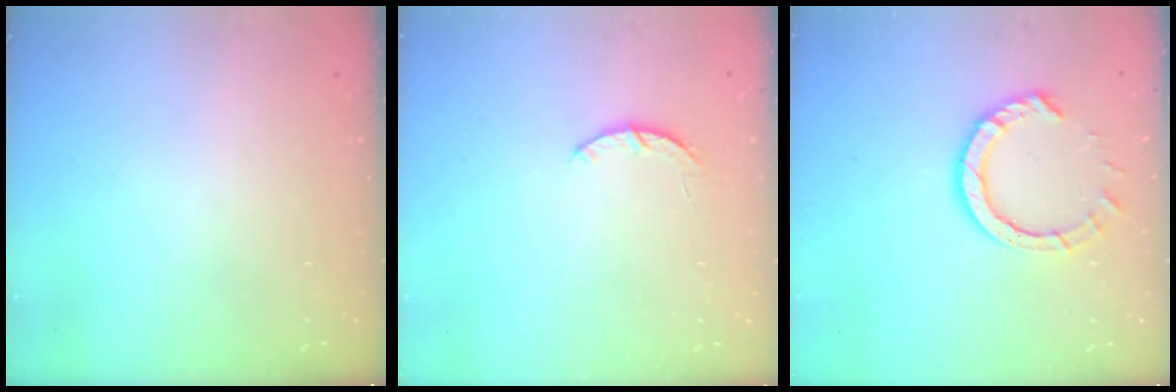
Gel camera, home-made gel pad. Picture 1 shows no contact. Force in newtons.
{"total": 2.9, "press": 2.8, "slide": 0.5}
{"total": 8.6, "press": 8.5, "slide": 0.6}